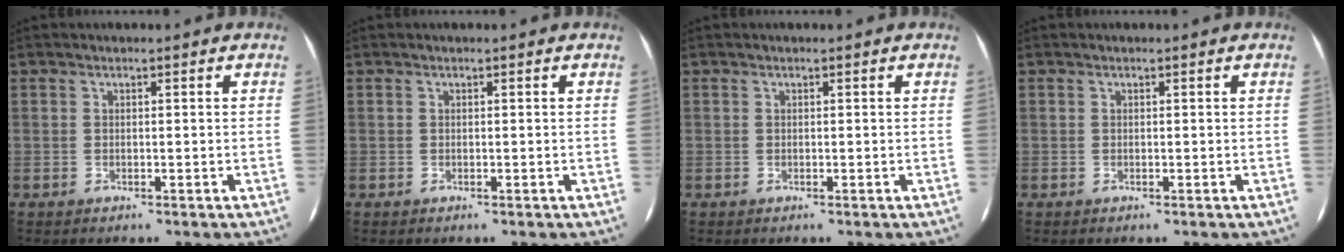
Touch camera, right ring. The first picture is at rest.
{"total": 0.0}
{"total": 0.0}
{"total": 0.0}